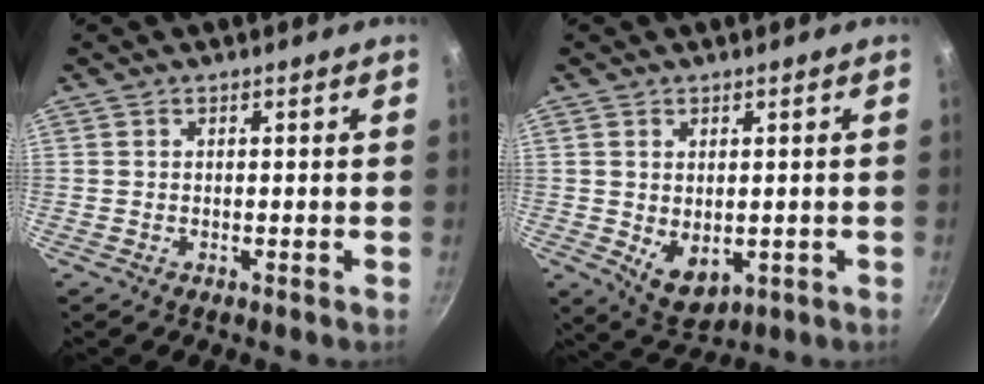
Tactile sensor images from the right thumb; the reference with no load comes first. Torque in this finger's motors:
{"motor_torque": [-0.76, 0.19, 0.38, 0.50, 0.03]}